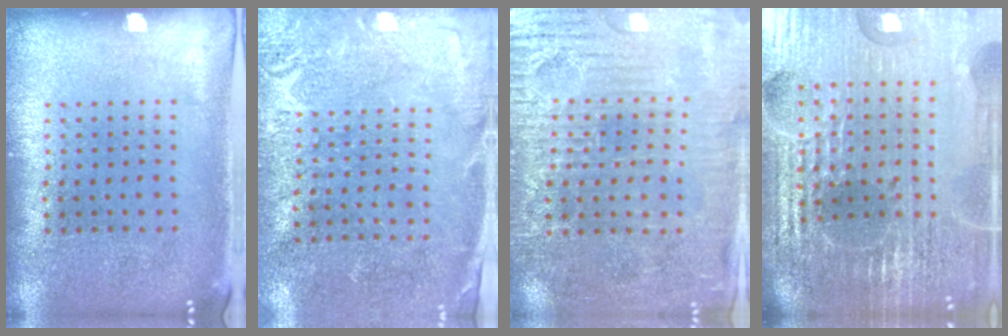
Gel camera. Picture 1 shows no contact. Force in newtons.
{"total": 2.8, "press": 2.6, "slide": 0.9}
{"total": 3.5, "press": 3.4, "slide": 0.8}
{"total": 6.7, "press": 5.8, "slide": 3.3}